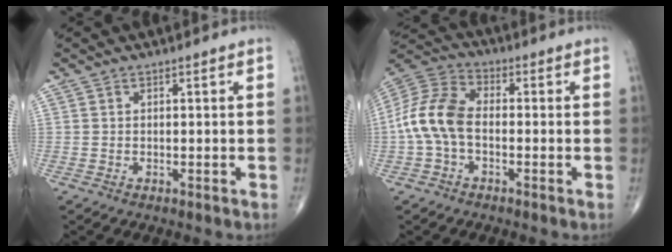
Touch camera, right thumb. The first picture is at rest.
{"total": 11.2, "force": [-1.5, 6.8, 8.7], "torque": [-0.183, 0.033, -0.040]}